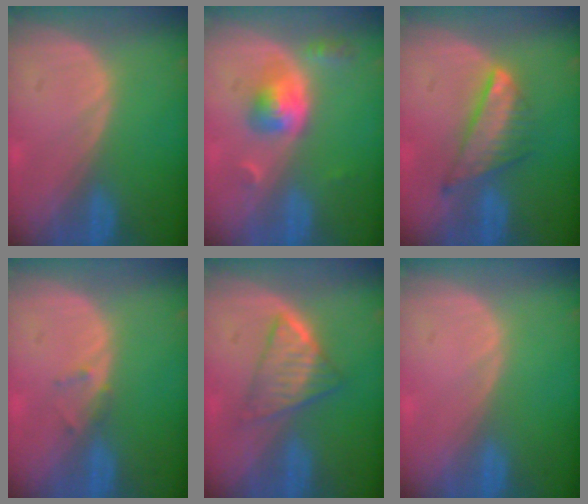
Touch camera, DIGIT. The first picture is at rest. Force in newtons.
{"total": 5.2, "press": 4.8, "slide": 2.0}
{"total": 7.6, "press": 6.5, "slide": 4.0}
{"total": 1.3, "press": 1.1, "slide": 0.8}
{"total": 5.7, "press": 5.5, "slide": 1.6}
{"total": 0.0}